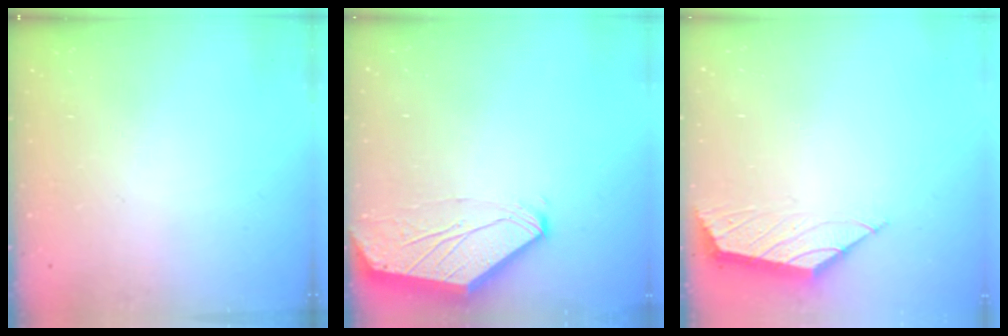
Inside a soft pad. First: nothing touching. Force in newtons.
{"total": 0.0}
{"total": 1.8, "press": 1.8, "slide": 0.5}